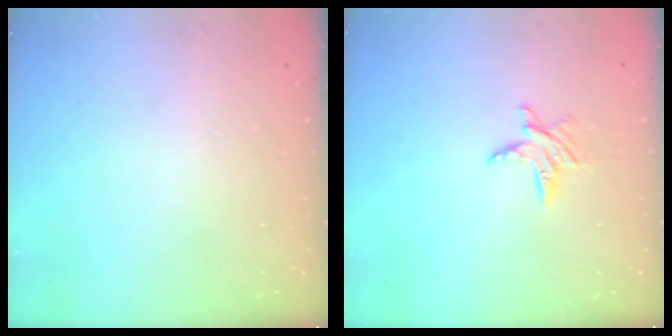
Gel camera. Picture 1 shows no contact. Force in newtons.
{"total": 5.8, "press": 5.7, "slide": 0.6}